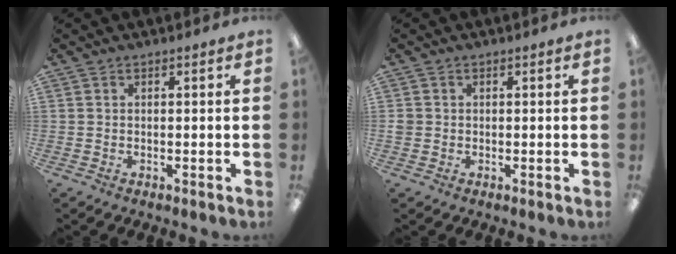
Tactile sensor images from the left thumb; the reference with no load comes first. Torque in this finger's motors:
{"motor_torque": [-0.03, 0.03, 0.00, -0.05, 0.00]}